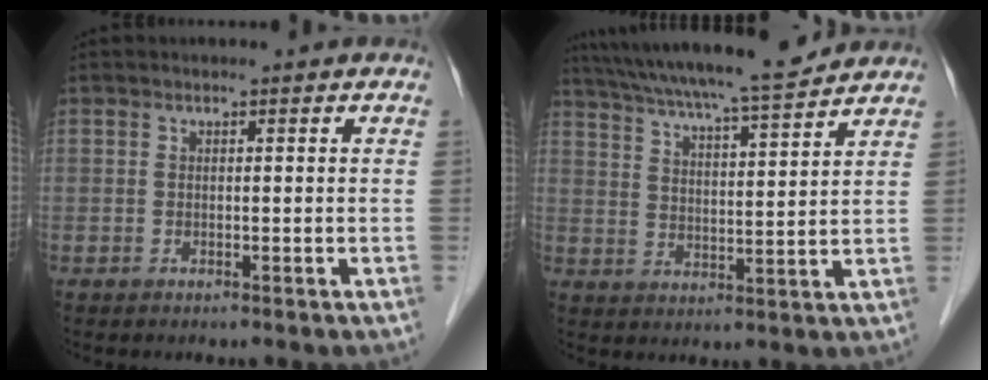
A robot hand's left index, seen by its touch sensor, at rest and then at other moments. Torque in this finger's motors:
{"motor_torque": [0.53, -0.52, 0.46, 0.14]}